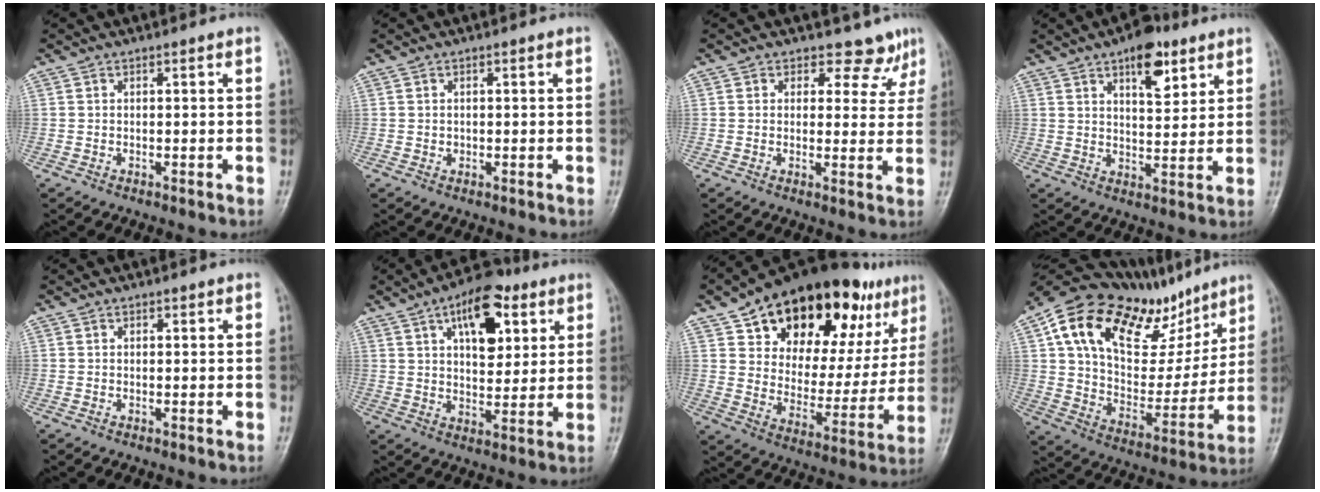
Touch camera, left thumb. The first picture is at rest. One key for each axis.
{"total": 0.7, "fx": 0.1, "fy": 0.6, "fz": 0.2, "tx": 0.001, "ty": 0.001, "tz": 0.001}
{"total": 6.3, "fx": 4.8, "fy": 4.1, "fz": 0.7, "tx": 0.030, "ty": -0.029, "tz": 0.046}
{"total": 9.4, "fx": 5.4, "fy": 4.4, "fz": 6.4, "tx": -0.068, "ty": -0.026, "tz": 0.078}
{"total": 0.6, "fx": 0.3, "fy": 0.5, "fz": 0.1, "tx": 0.002, "ty": -0.001, "tz": 0.003}
{"total": 13.8, "fx": 6.1, "fy": 7.2, "fz": 10.1, "tx": -0.114, "ty": -0.015, "tz": 0.093}
{"total": 28.4, "fx": 17.3, "fy": 14.2, "fz": 17.4, "tx": -0.211, "ty": -0.038, "tz": 0.264}
{"total": 28.4, "fx": 15.6, "fy": 14.6, "fz": 18.7, "tx": -0.264, "ty": -0.010, "tz": 0.263}